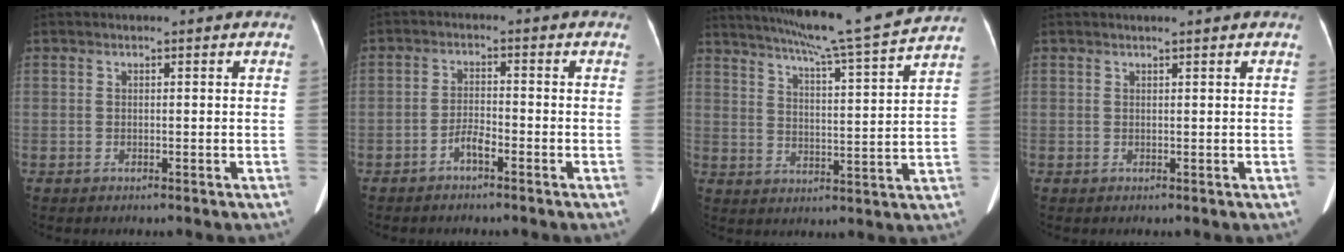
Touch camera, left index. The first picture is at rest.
{"total": 2.5, "force": [-1.8, 0.5, 1.7], "torque": [-0.033, 0.004, -0.035]}
{"total": 18.0, "force": [15.9, -1.6, 8.3], "torque": [-0.143, -0.020, 0.216]}
{"total": 1.7, "force": [1.5, -0.2, 0.9], "torque": [-0.010, 0.012, 0.023]}